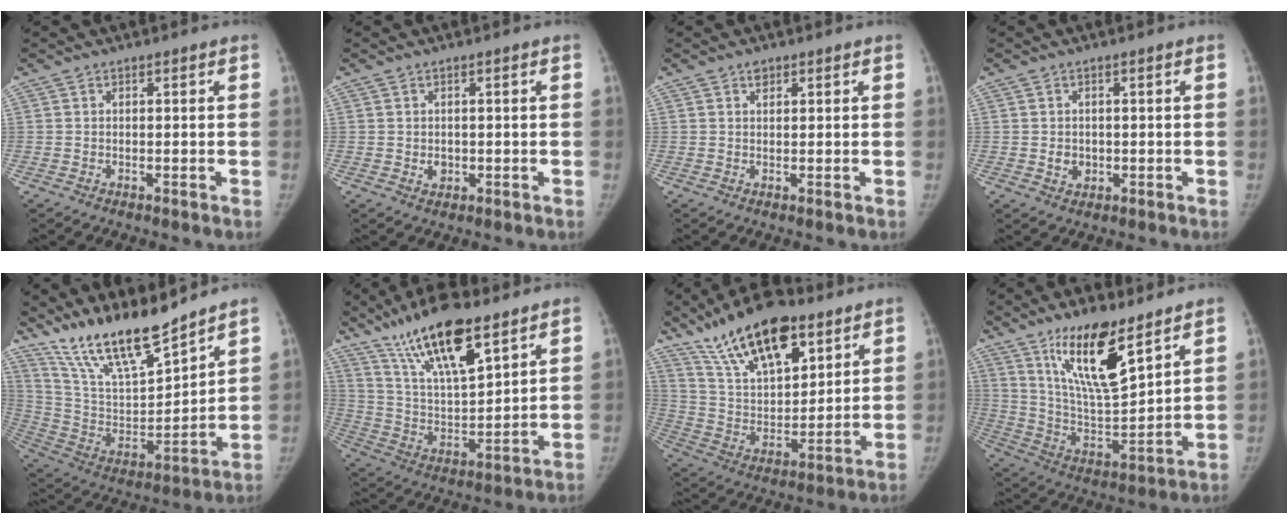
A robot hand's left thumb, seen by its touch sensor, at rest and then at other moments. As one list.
[{"total": 1.7, "force": [-0.1, 1.4, 0.9], "torque": [-0.006, 0.001, 0.004]}, {"total": 1.4, "force": [0.9, 0.9, 0.7], "torque": [-0.003, -0.004, 0.013]}, {"total": 2.4, "force": [-0.2, 2.1, 1.2], "torque": [-0.008, 0.001, 0.004]}, {"total": 18.2, "force": [15.3, 3.5, 9.2], "torque": [-0.139, -0.084, 0.289]}, {"total": 18.3, "force": [12.1, 5.5, 12.6], "torque": [-0.202, -0.053, 0.227]}, {"total": 20.9, "force": [13.3, 8.9, 13.5], "torque": [-0.200, -0.053, 0.244]}, {"total": 17.0, "force": [10.7, 4.9, 12.2], "torque": [-0.193, -0.066, 0.207]}]